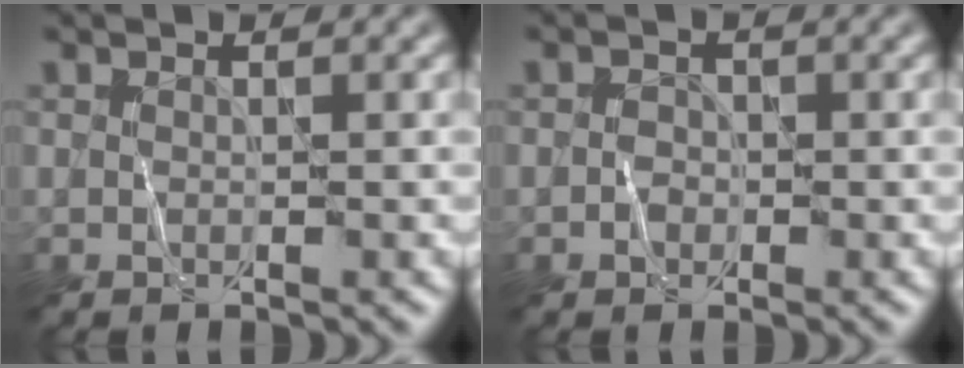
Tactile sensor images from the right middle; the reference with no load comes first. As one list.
[{"total": 0.8, "force": [-0.3, 0.7, 0.2], "torque": [0.001, 0.007, -0.007]}]